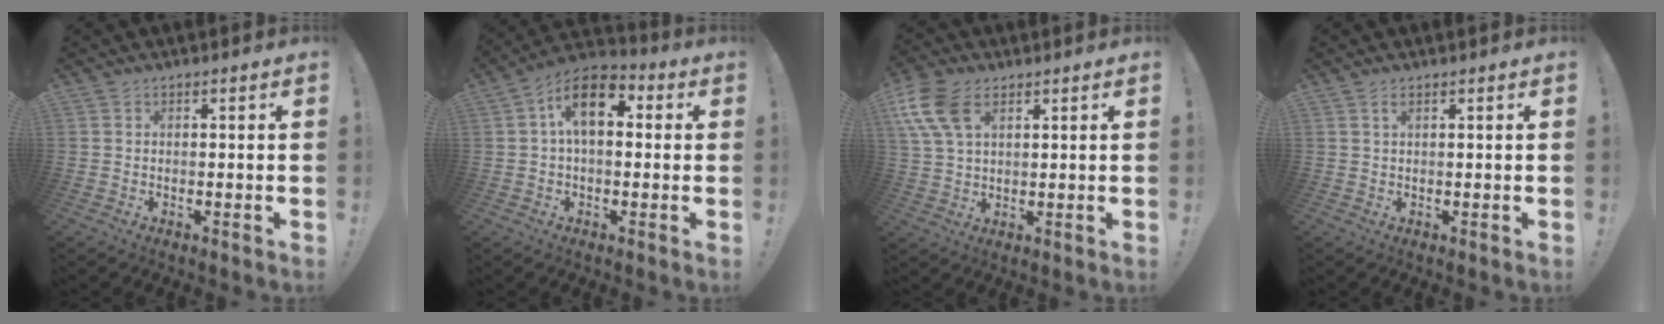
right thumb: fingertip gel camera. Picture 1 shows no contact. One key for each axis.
{"total": 11.4, "fx": 3.1, "fy": 6.3, "fz": 9.0, "tx": -0.147, "ty": 0.011, "tz": 0.060}
{"total": 11.0, "fx": 4.7, "fy": 6.4, "fz": 7.6, "tx": -0.161, "ty": -0.007, "tz": 0.093}
{"total": 0.8, "fx": 0.4, "fy": 0.1, "fz": 0.7, "tx": -0.015, "ty": 0.001, "tz": 0.007}